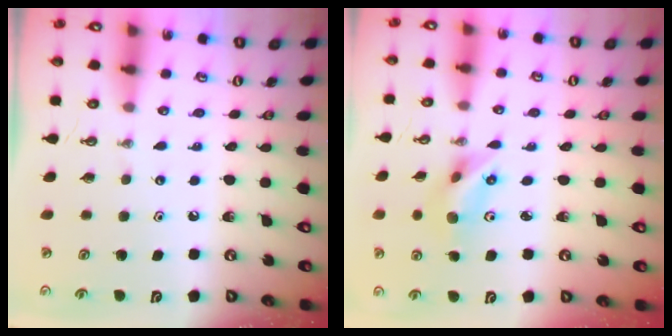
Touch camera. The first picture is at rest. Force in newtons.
{"total": 6.6, "press": 5.9, "slide": 2.9}